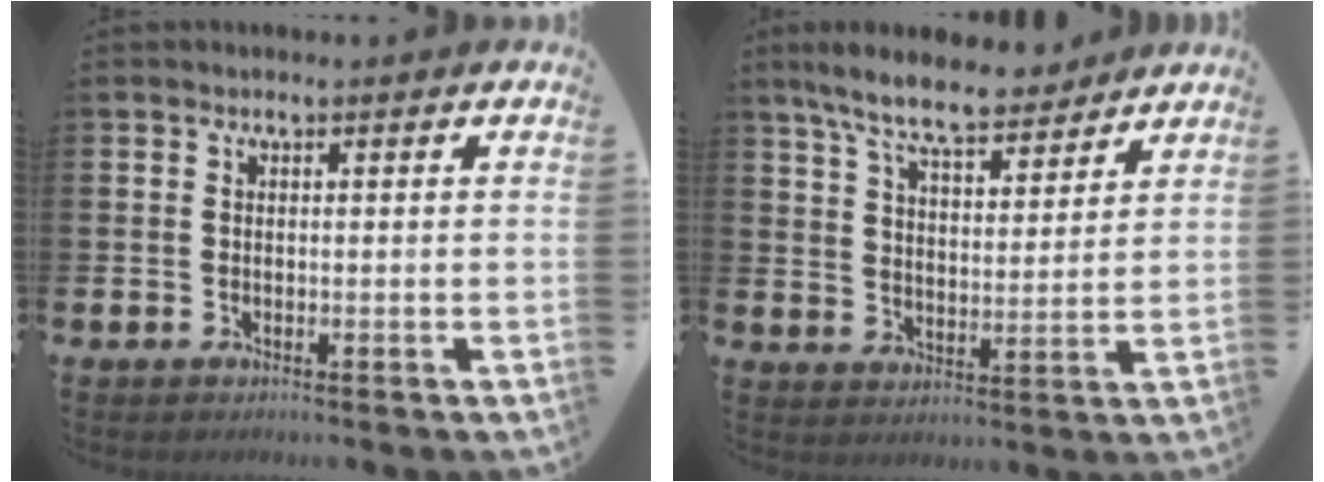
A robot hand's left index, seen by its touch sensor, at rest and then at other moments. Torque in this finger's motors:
{"motor_torque": [0.24, -0.38, 0.78, 0.21]}